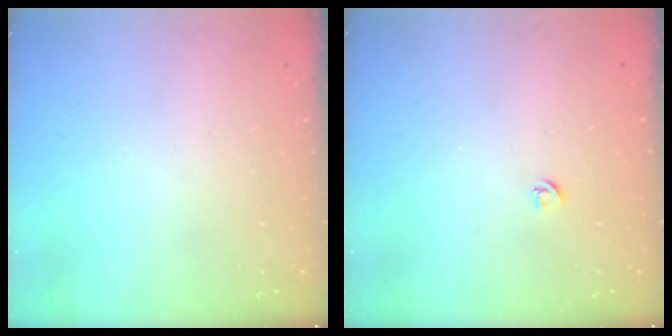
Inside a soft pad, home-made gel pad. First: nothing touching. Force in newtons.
{"total": 3.9, "press": 3.9, "slide": 0.7}